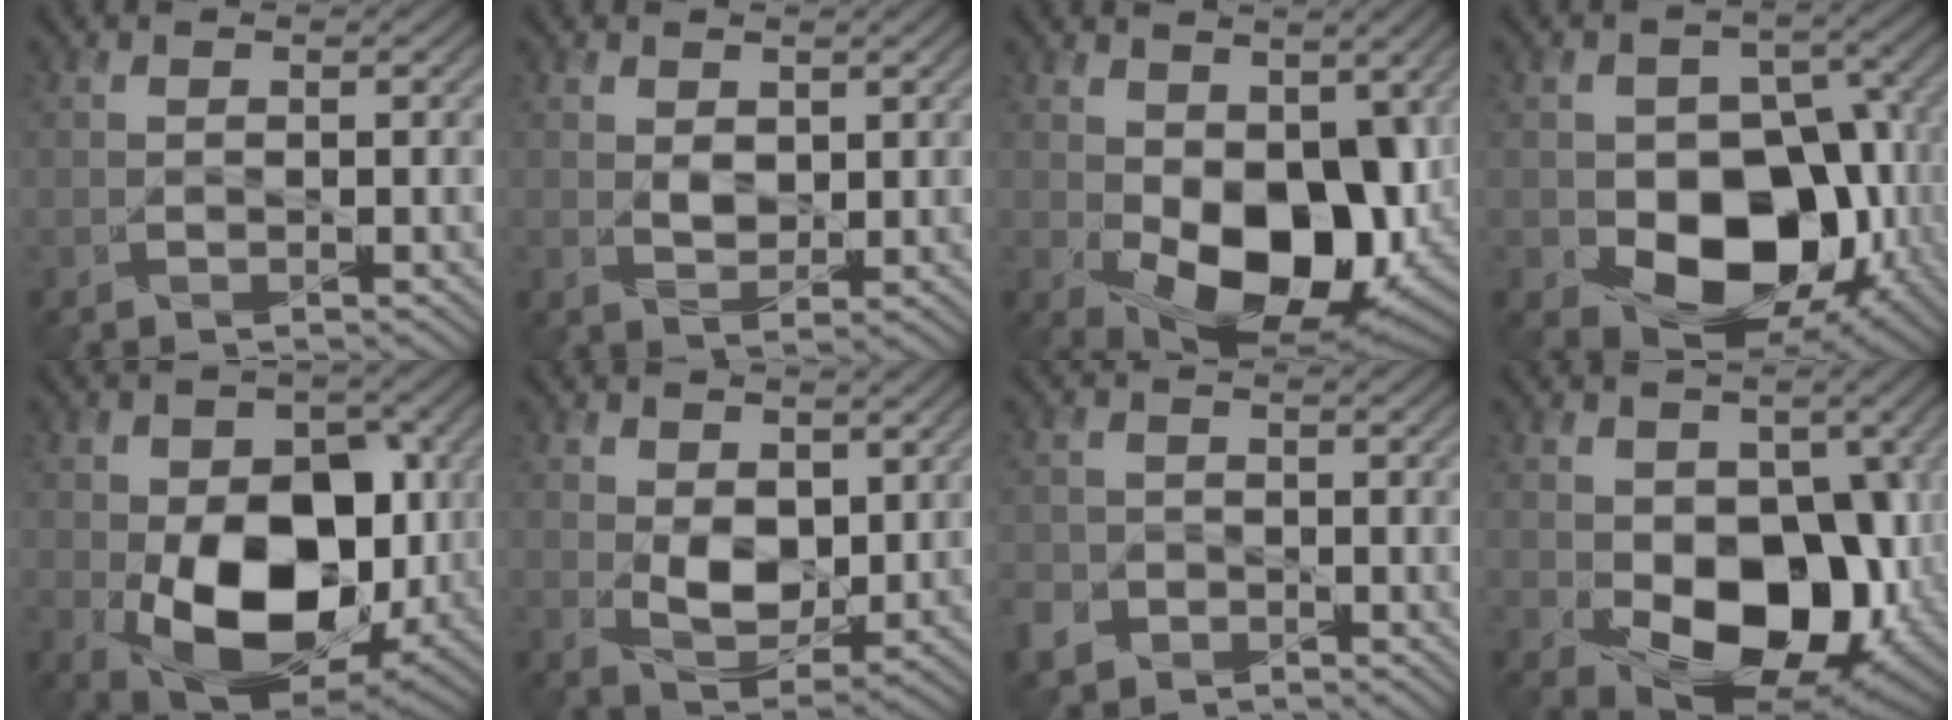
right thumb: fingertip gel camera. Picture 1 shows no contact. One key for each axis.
{"total": 2.2, "fx": 1.1, "fy": 1.5, "fz": 1.3, "tx": -0.032, "ty": -0.004, "tz": 0.022}
{"total": 15.1, "fx": -1.1, "fy": 9.4, "fz": 11.8, "tx": -0.201, "ty": -0.040, "tz": -0.002}
{"total": 13.6, "fx": -3.6, "fy": 9.6, "fz": 9.0, "tx": -0.125, "ty": -0.020, "tz": -0.058}
{"total": 14.7, "fx": -2.2, "fy": 9.6, "fz": 10.9, "tx": -0.173, "ty": -0.022, "tz": -0.036}
{"total": 6.1, "fx": 1.4, "fy": 4.0, "fz": 4.4, "tx": -0.094, "ty": -0.010, "tz": 0.029}
{"total": 3.5, "fx": -2.1, "fy": 2.7, "fz": 1.0, "tx": -0.034, "ty": -0.006, "tz": -0.049}
{"total": 14.1, "fx": -2.3, "fy": 9.2, "fz": 10.4, "tx": -0.159, "ty": -0.030, "tz": -0.029}